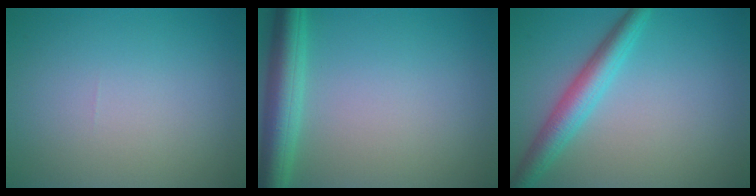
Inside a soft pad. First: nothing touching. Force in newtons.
{"total": 4.8, "press": 4.8, "slide": 0.2}
{"total": 3.9, "press": 3.9, "slide": 0.0}